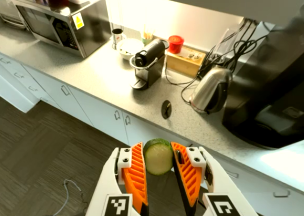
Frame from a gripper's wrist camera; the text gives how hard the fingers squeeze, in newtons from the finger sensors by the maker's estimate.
{"total": 9.5, "left": 9.0, "right": 10.0}